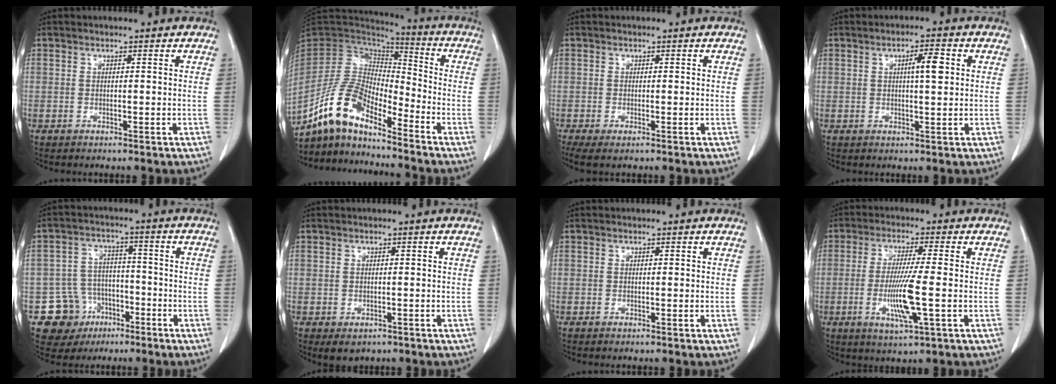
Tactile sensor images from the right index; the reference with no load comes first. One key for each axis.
{"total": 11.7, "fx": -9.5, "fy": 3.3, "fz": 6.0, "tx": -0.125, "ty": 0.023, "tz": -0.182}
{"total": 2.3, "fx": -1.1, "fy": 0.7, "fz": 1.8, "tx": -0.030, "ty": -0.010, "tz": -0.016}
{"total": 4.0, "fx": 1.0, "fy": 0.7, "fz": 3.9, "tx": -0.061, "ty": 0.004, "tz": 0.014}
{"total": 9.2, "fx": -4.4, "fy": 8.1, "fz": 1.1, "tx": -0.017, "ty": 0.026, "tz": -0.057}
{"total": 2.9, "fx": -1.7, "fy": 2.1, "fz": 1.2, "tx": -0.009, "ty": -0.002, "tz": -0.014}
{"total": 0.0}
{"total": 8.7, "fx": -1.9, "fy": -0.1, "fz": 8.5, "tx": -0.166, "ty": -0.017, "tz": -0.035}